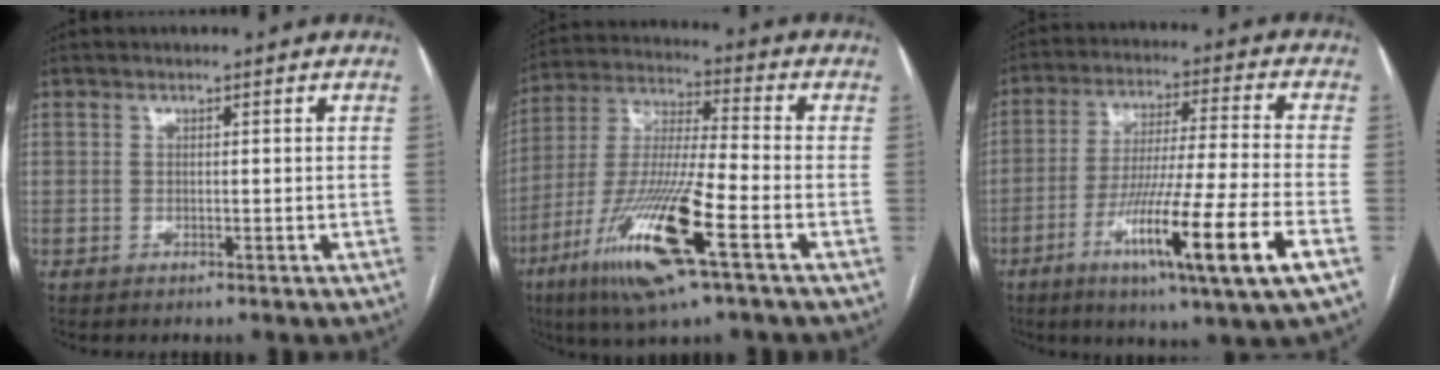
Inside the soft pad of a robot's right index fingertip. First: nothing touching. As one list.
[{"total": 17.7, "force": [-8.0, 1.1, 15.7], "torque": [-0.336, -0.029, -0.151]}, {"total": 17.5, "force": [-7.5, -0.9, 15.9], "torque": [-0.285, -0.032, -0.128]}]